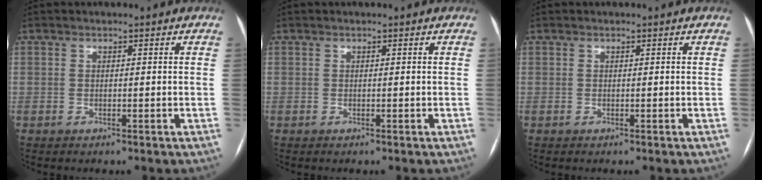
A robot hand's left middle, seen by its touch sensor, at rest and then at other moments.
{"total": 0.0}
{"total": 0.0}